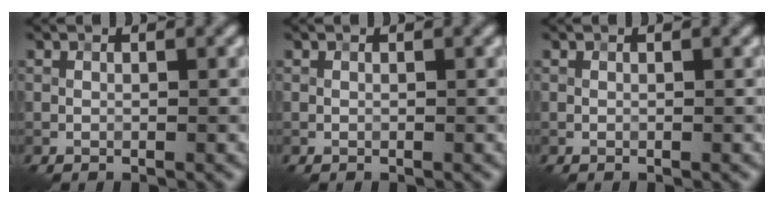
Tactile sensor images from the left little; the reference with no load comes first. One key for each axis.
{"total": 0.0}
{"total": 0.0}